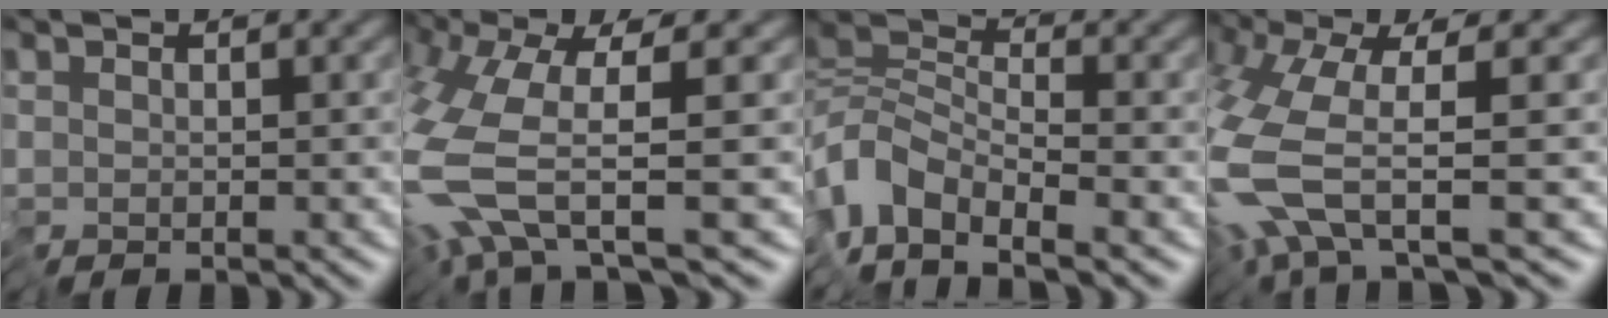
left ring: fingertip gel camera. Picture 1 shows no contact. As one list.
[{"total": 8.1, "force": [-2.1, 1.8, 7.6], "torque": [-0.200, -0.010, -0.046]}, {"total": 3.7, "force": [-3.2, 0.8, 1.7], "torque": [-0.034, 0.006, -0.081]}, {"total": 7.8, "force": [-2.7, 1.7, 7.1], "torque": [-0.192, -0.009, -0.061]}]